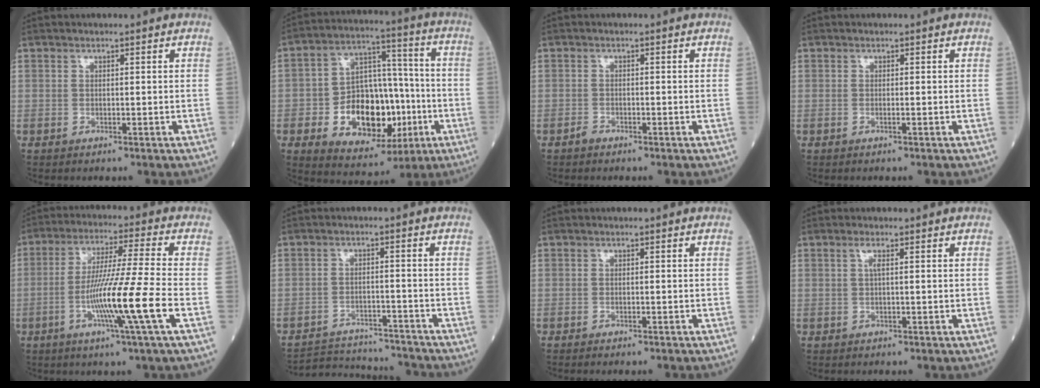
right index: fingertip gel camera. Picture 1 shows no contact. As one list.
[{"total": 16.3, "force": [-4.1, 9.5, 12.6], "torque": [-0.217, 0.023, -0.053]}, {"total": 0.8, "force": [-0.7, 0.3, 0.2], "torque": [-0.002, 0.001, -0.014]}, {"total": 0.0}, {"total": 12.3, "force": [-4.0, -2.3, 11.4], "torque": [-0.213, -0.017, -0.078]}, {"total": 11.2, "force": [-11.1, 0.7, 1.0], "torque": [-0.017, 0.013, -0.165]}, {"total": 3.0, "force": [-2.8, 0.1, 1.3], "torque": [-0.018, -0.002, -0.035]}, {"total": 1.0, "force": [0.3, -0.1, 1.0], "torque": [-0.024, 0.002, 0.006]}]